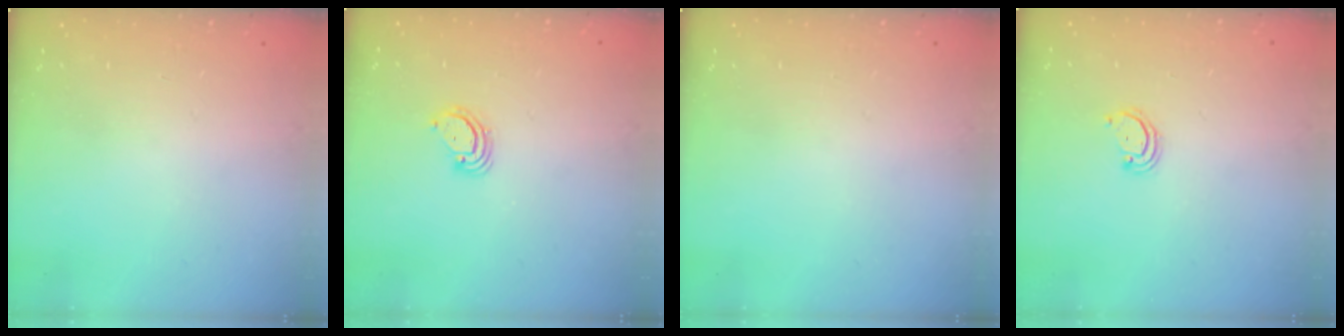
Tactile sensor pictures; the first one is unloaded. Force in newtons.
{"total": 2.9, "press": 2.9, "slide": 0.2}
{"total": 0.0}
{"total": 2.4, "press": 2.4, "slide": 0.2}